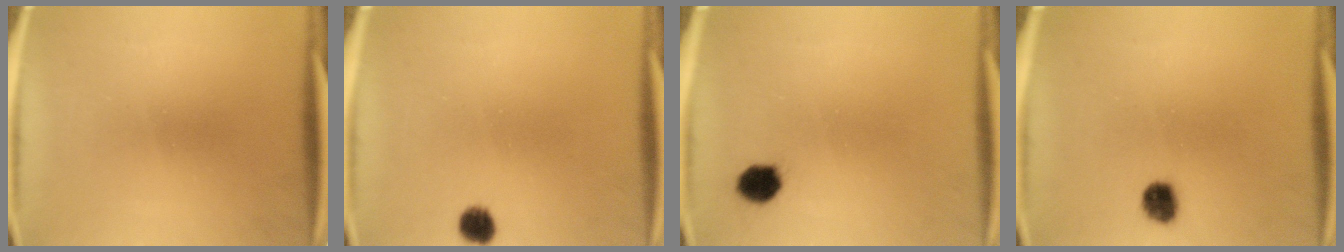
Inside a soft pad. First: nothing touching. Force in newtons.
{"total": 3.2}
{"total": 4.3}
{"total": 4.2}